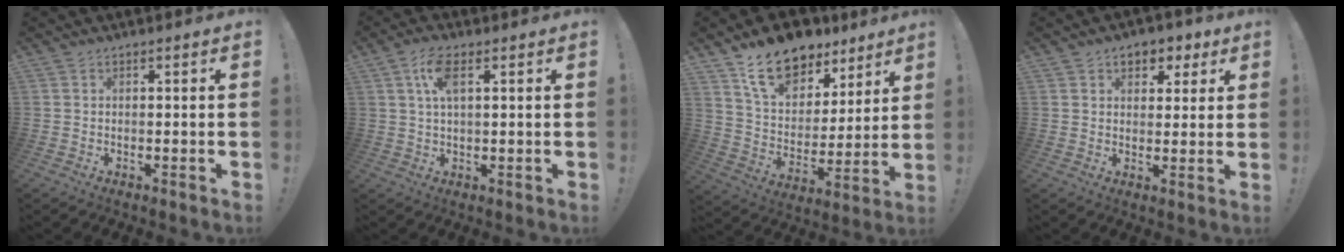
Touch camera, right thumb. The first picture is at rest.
{"total": 7.0, "force": [2.5, 2.8, 5.9], "torque": [-0.105, 0.000, 0.043]}
{"total": 17.1, "force": [12.1, 9.5, 7.4], "torque": [-0.127, -0.075, 0.222]}
{"total": 5.6, "force": [2.8, 4.2, 2.4], "torque": [-0.022, -0.013, 0.048]}